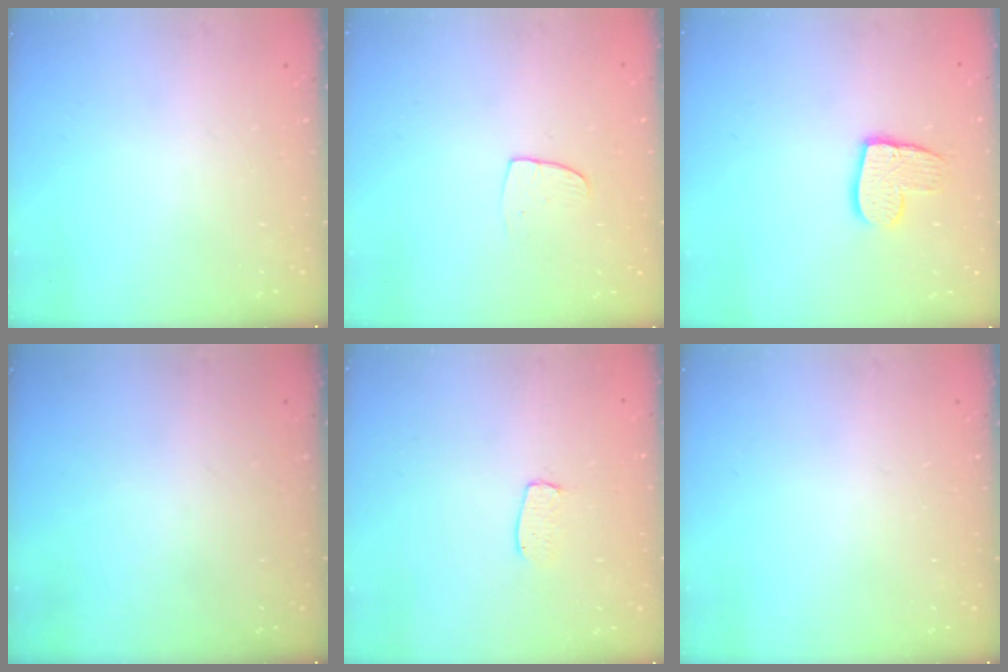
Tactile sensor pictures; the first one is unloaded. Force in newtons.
{"total": 5.5, "press": 5.5, "slide": 0.4}
{"total": 10.9, "press": 10.9, "slide": 0.9}
{"total": 0.0}
{"total": 3.9, "press": 3.9, "slide": 0.3}
{"total": 0.0}